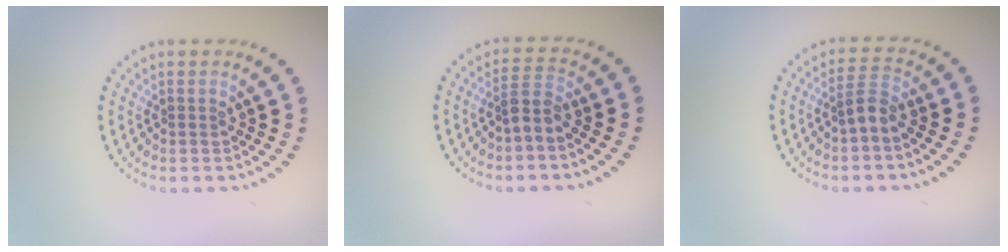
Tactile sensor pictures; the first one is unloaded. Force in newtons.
{"total": 2.2, "press": 1.7, "slide": 1.3}
{"total": 1.9, "press": 1.6, "slide": 1.1}